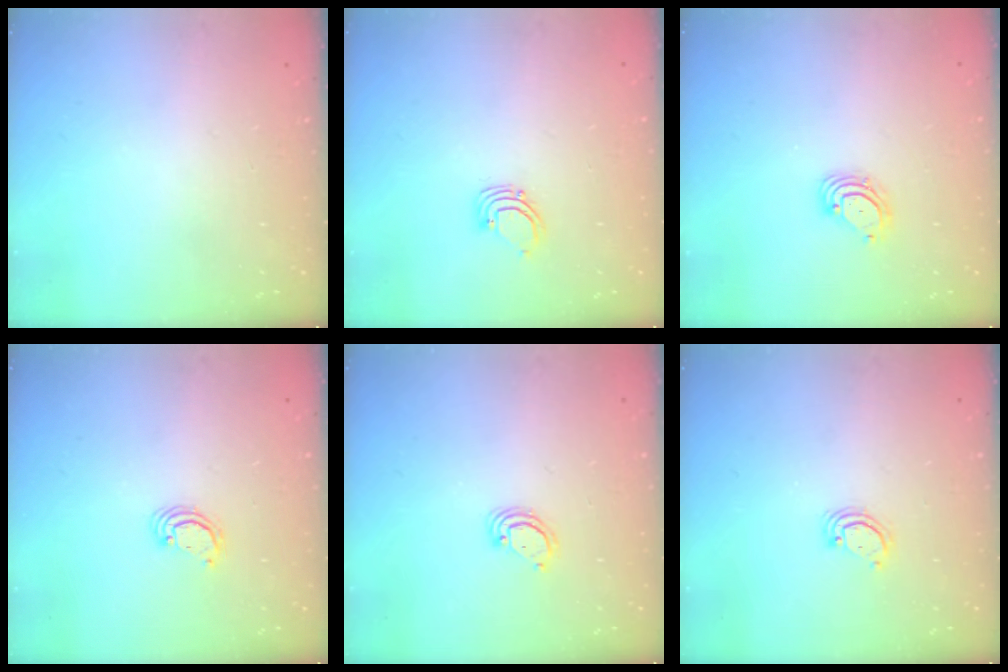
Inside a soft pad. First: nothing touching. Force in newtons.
{"total": 3.2, "press": 3.2, "slide": 0.2}
{"total": 3.4, "press": 3.4, "slide": 0.3}
{"total": 2.4, "press": 2.4, "slide": 0.3}
{"total": 3.6, "press": 3.6, "slide": 0.3}
{"total": 3.7, "press": 3.7, "slide": 0.3}